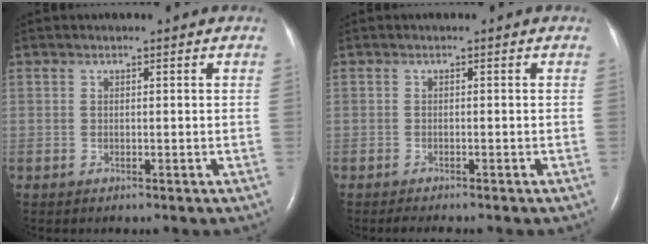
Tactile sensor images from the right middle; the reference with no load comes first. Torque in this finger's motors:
{"motor_torque": [0.26, -0.24, -0.01, 0.01]}